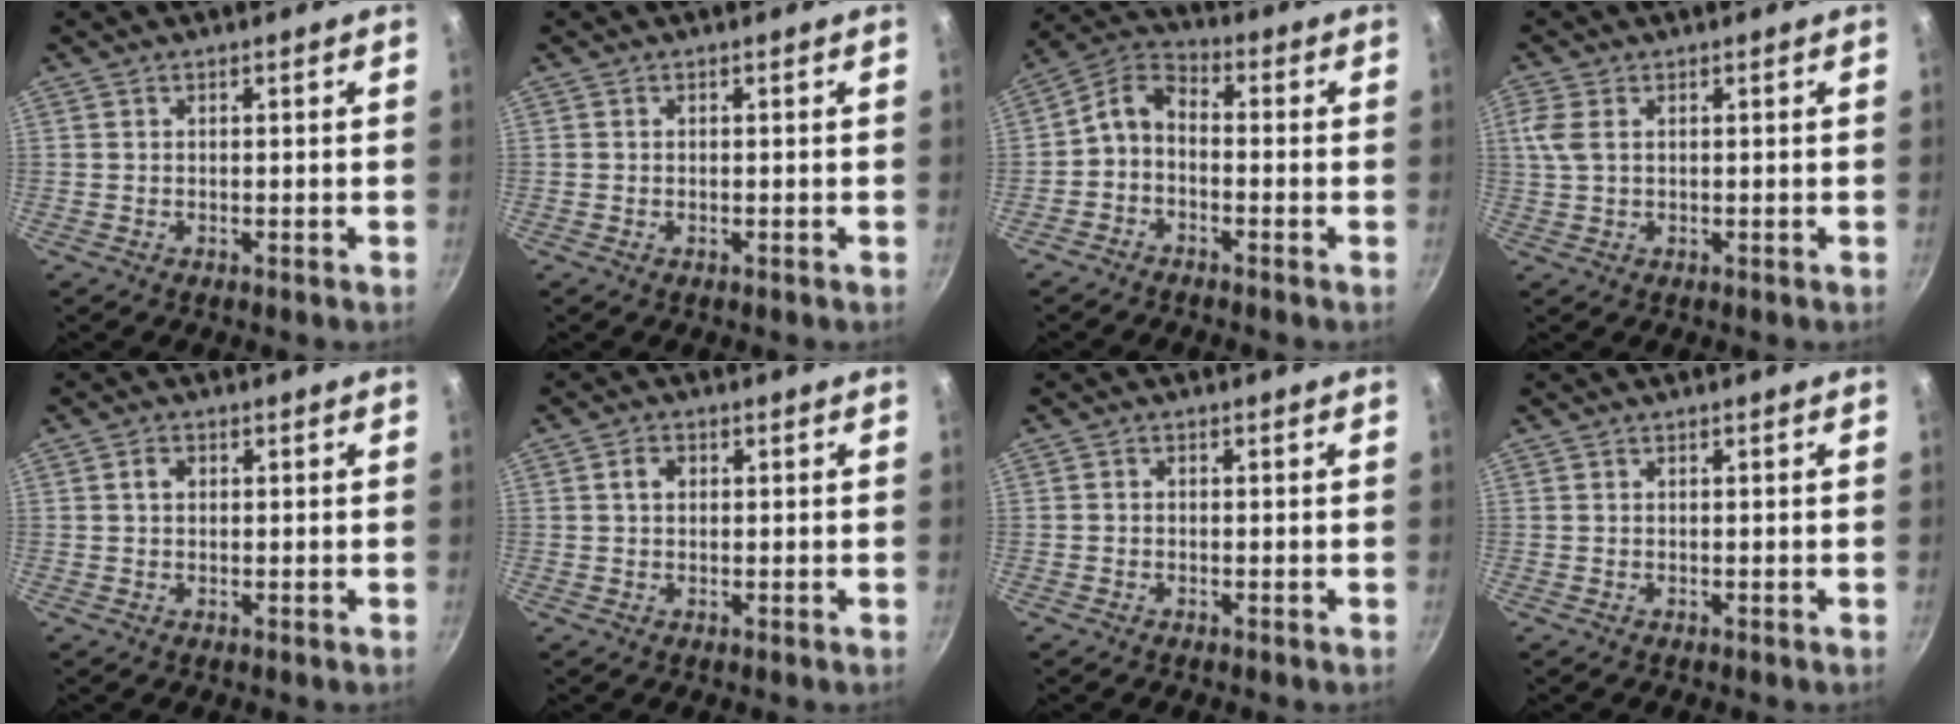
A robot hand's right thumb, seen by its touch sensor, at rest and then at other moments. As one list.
[{"total": 0.0}, {"total": 6.1, "force": [-1.9, 3.9, 4.3], "torque": [-0.087, 0.045, -0.050]}, {"total": 3.8, "force": [0.9, 2.3, 2.9], "torque": [-0.069, 0.005, 0.019]}, {"total": 1.7, "force": [0.3, 1.3, 1.1], "torque": [-0.013, 0.006, 0.005]}, {"total": 2.3, "force": [0.4, 1.8, 1.4], "torque": [-0.015, 0.005, 0.006]}, {"total": 0.7, "force": [-0.3, 0.5, 0.3], "torque": [-0.006, 0.003, -0.008]}, {"total": 0.0}]